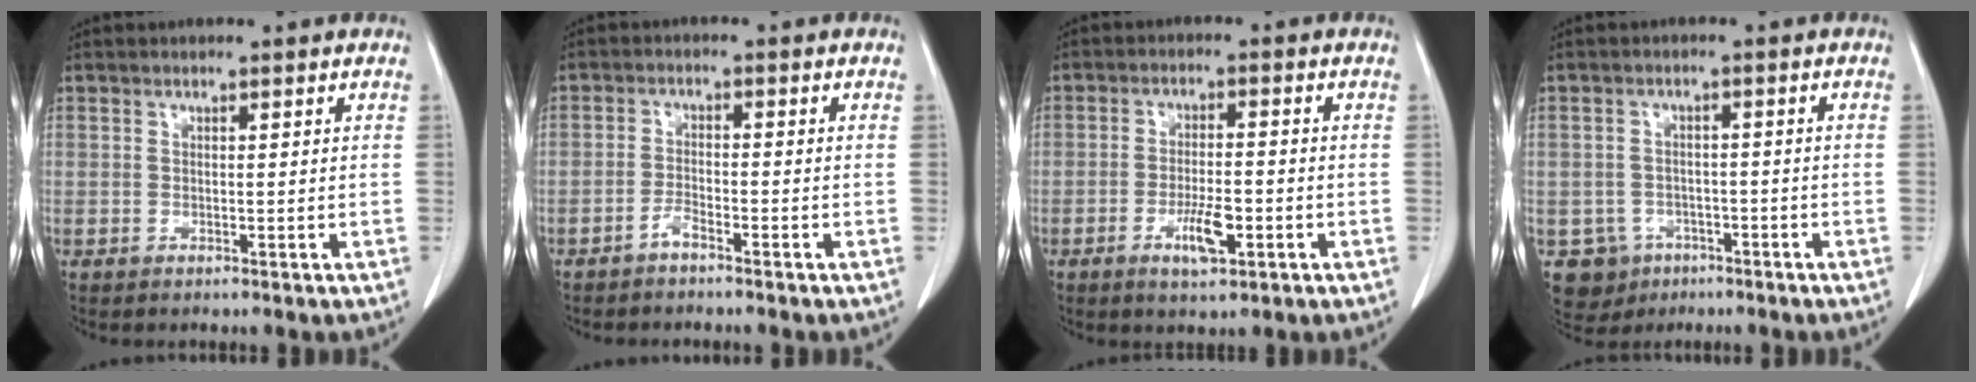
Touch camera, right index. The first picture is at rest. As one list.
[{"total": 1.8, "force": [-1.4, 0.1, 1.2], "torque": [-0.020, 0.001, -0.031]}, {"total": 5.3, "force": [-1.9, 1.3, 4.7], "torque": [-0.085, -0.002, -0.030]}, {"total": 5.0, "force": [-2.3, 4.4, 0.3], "torque": [-0.002, 0.008, -0.033]}]